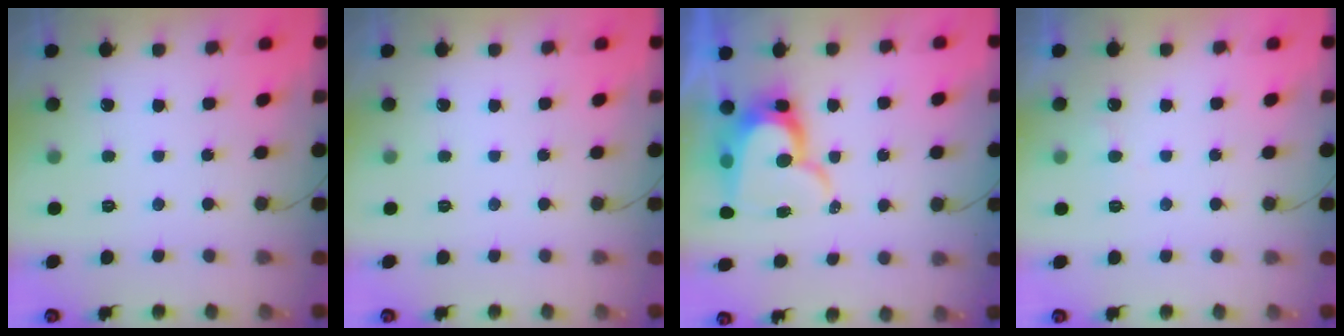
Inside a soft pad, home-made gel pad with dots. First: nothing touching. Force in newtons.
{"total": 0.0}
{"total": 13.4, "press": 13.3, "slide": 1.1}
{"total": 4.5, "press": 4.5, "slide": 0.4}